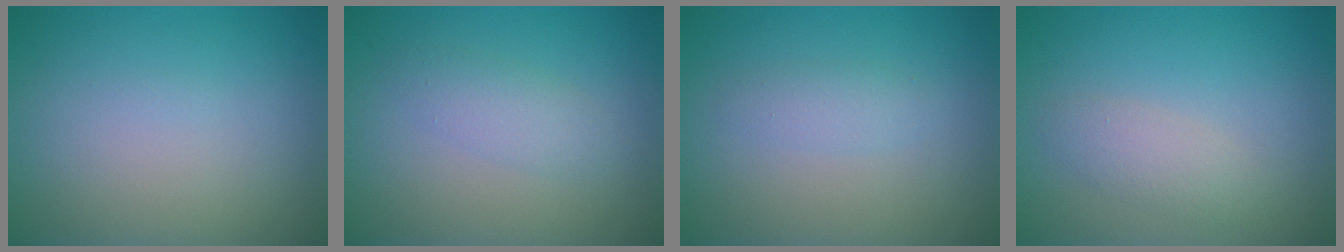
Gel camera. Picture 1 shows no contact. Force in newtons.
{"total": 2.0, "press": 2.0, "slide": 0.1}
{"total": 1.4, "press": 1.4, "slide": 0.1}
{"total": 1.9, "press": 1.9, "slide": 0.0}